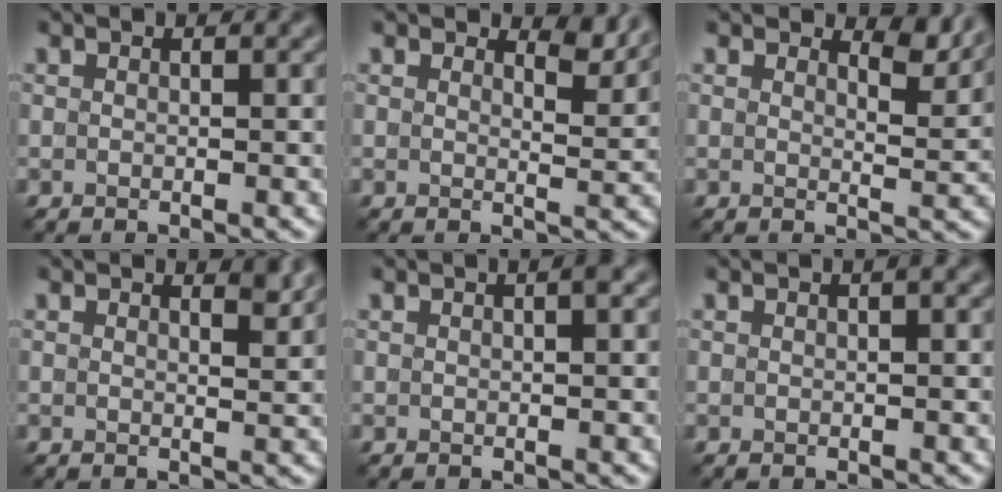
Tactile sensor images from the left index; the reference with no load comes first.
{"total": 2.4, "force": [2.0, 0.6, 1.1], "torque": [-0.016, -0.010, 0.027]}
{"total": 2.7, "force": [2.3, 0.7, 1.3], "torque": [-0.020, -0.010, 0.031]}
{"total": 1.5, "force": [1.2, 0.3, 0.7], "torque": [-0.005, 0.000, 0.017]}
{"total": 1.1, "force": [0.2, 0.2, 1.0], "torque": [-0.013, 0.009, 0.002]}
{"total": 0.6, "force": [0.1, 0.0, 0.6], "torque": [-0.009, 0.006, 0.003]}